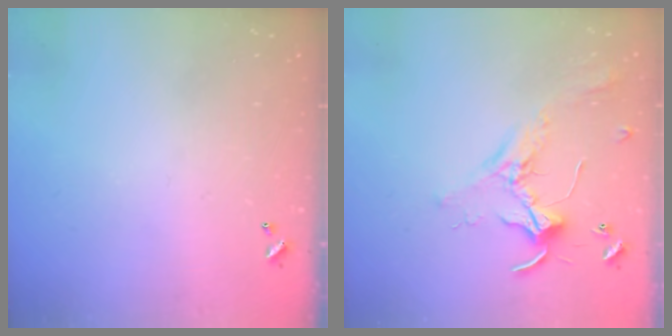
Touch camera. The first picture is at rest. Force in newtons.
{"total": 2.1, "press": 2.1, "slide": 0.4}